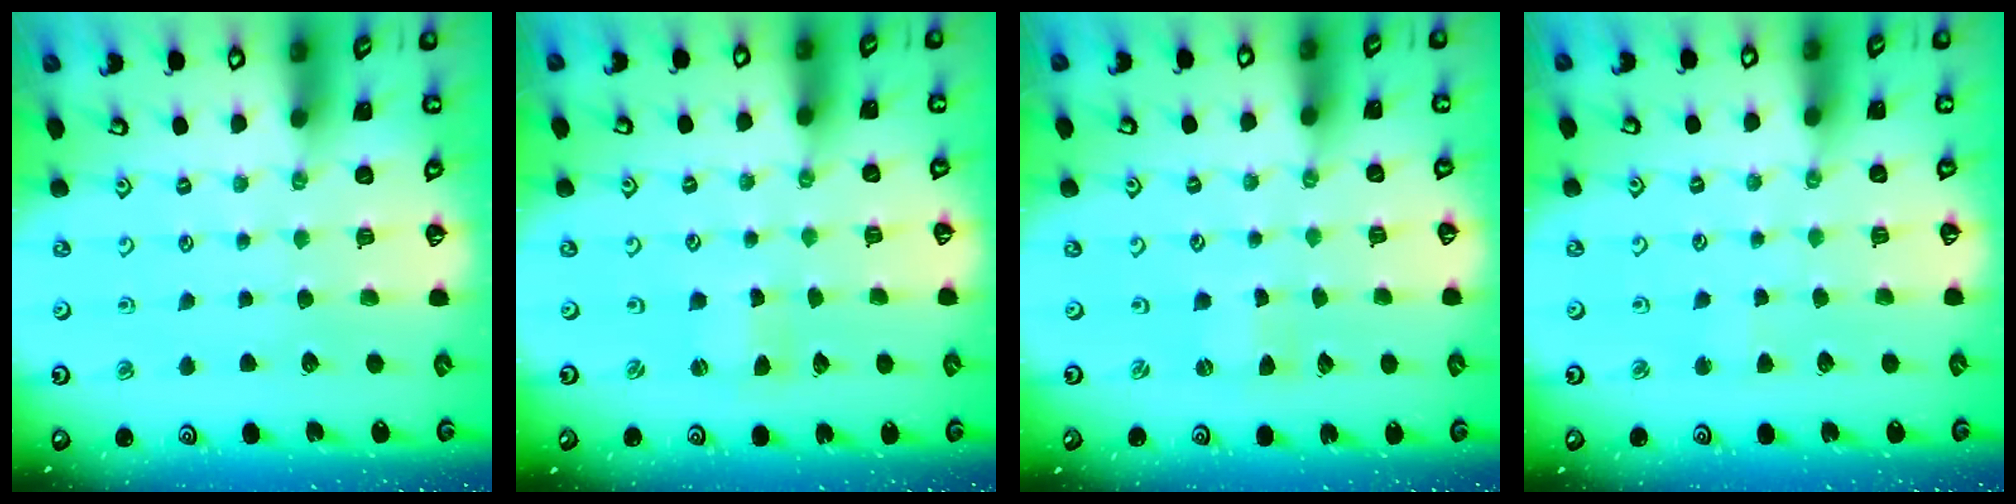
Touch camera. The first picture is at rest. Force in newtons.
{"total": 0.8, "press": 0.8, "slide": 0.2}
{"total": 0.0}
{"total": 1.5, "press": 1.5, "slide": 0.3}